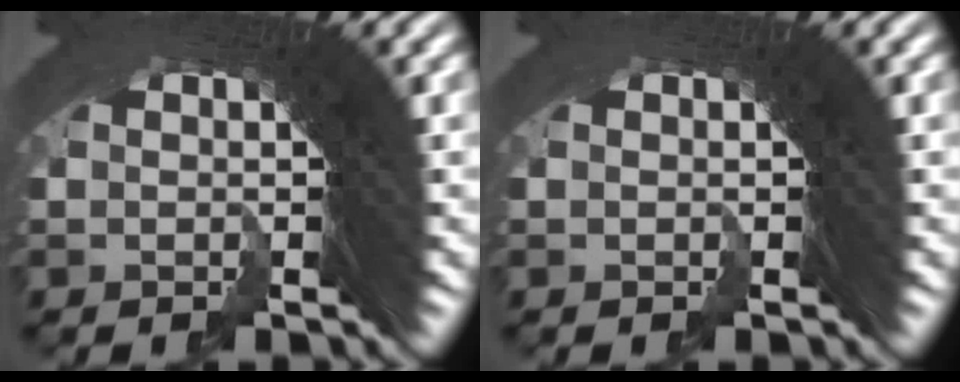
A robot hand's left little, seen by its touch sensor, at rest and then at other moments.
{"total": 0.0}